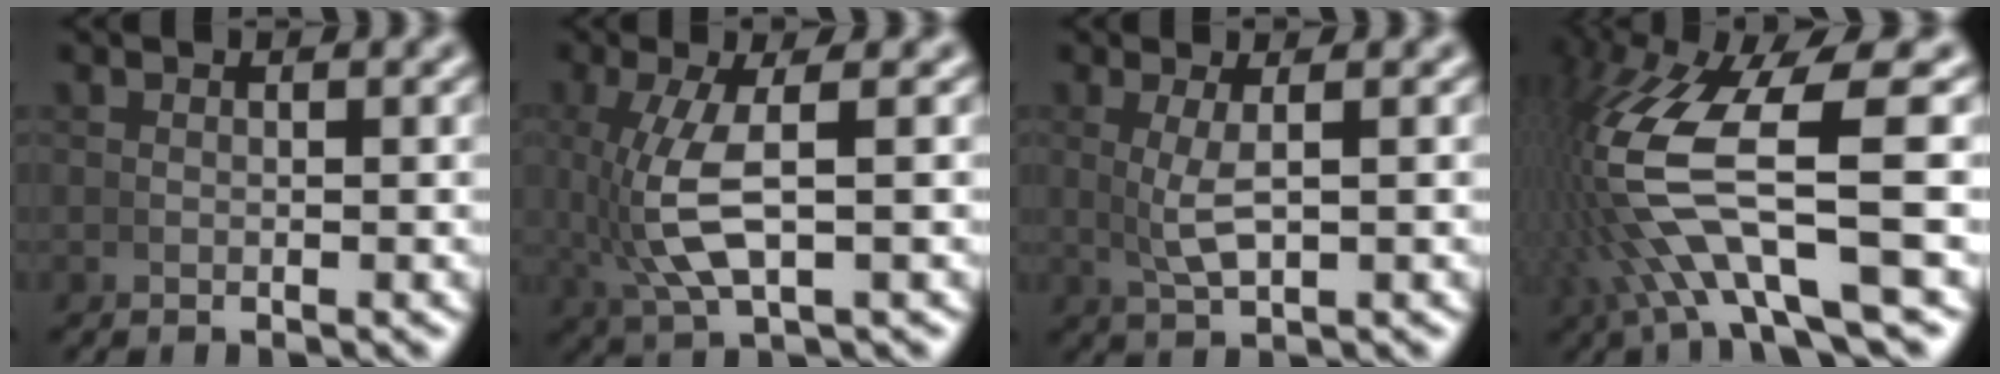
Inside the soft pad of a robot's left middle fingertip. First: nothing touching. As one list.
[{"total": 5.6, "force": [0.0, 1.7, 5.3], "torque": [-0.112, 0.001, 0.009]}, {"total": 2.9, "force": [0.4, 0.5, 2.9], "torque": [-0.057, -0.003, 0.015]}, {"total": 11.0, "force": [0.3, 5.2, 9.7], "torque": [-0.222, -0.015, 0.012]}]